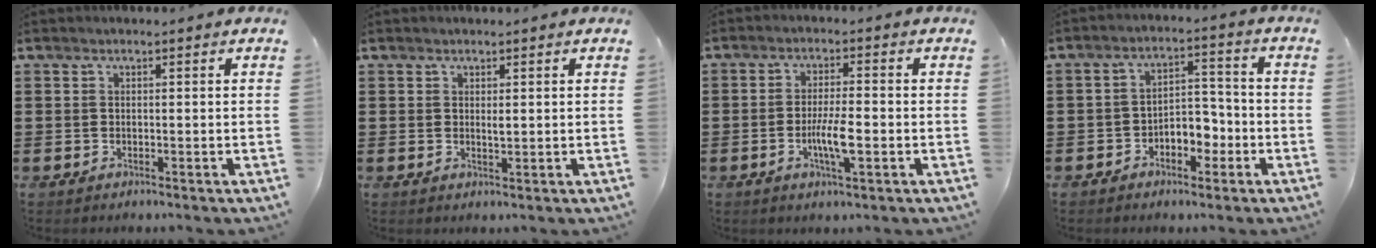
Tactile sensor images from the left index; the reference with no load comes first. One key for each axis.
{"total": 1.1, "fx": 0.3, "fy": 0.3, "fz": 1.0, "tx": -0.022, "ty": 0.002, "tz": 0.005}
{"total": 5.5, "fx": -1.5, "fy": 1.2, "fz": 5.2, "tx": -0.100, "ty": -0.002, "tz": -0.029}
{"total": 4.4, "fx": -2.7, "fy": 2.6, "fz": 2.4, "tx": -0.046, "ty": 0.013, "tz": -0.055}